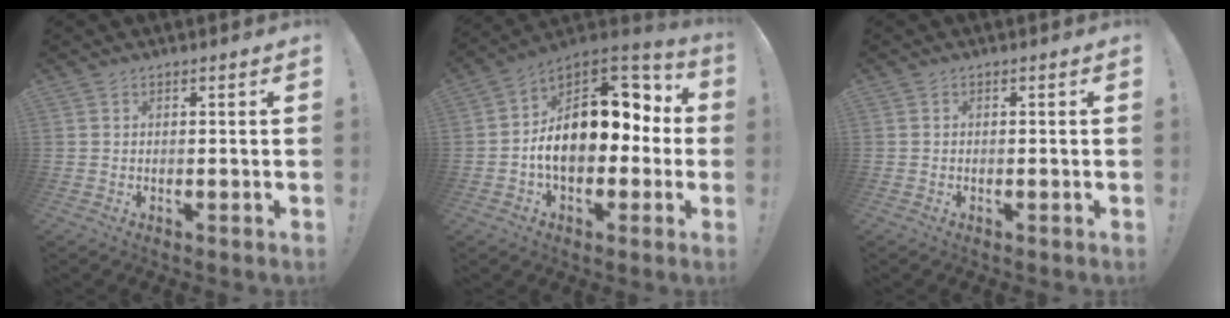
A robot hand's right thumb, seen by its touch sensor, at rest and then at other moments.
{"total": 19.7, "force": [0.4, 12.6, 15.2], "torque": [-0.212, 0.011, 0.016]}
{"total": 0.5, "force": [-0.5, 0.3, 0.1], "torque": [-0.003, 0.002, -0.008]}